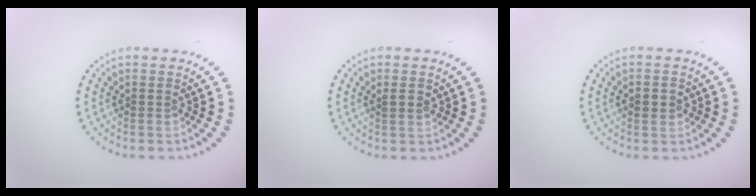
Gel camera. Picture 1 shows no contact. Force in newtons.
{"total": 0.6, "press": 0.6, "slide": 0.3}
{"total": 1.9, "press": 1.9, "slide": 0.1}